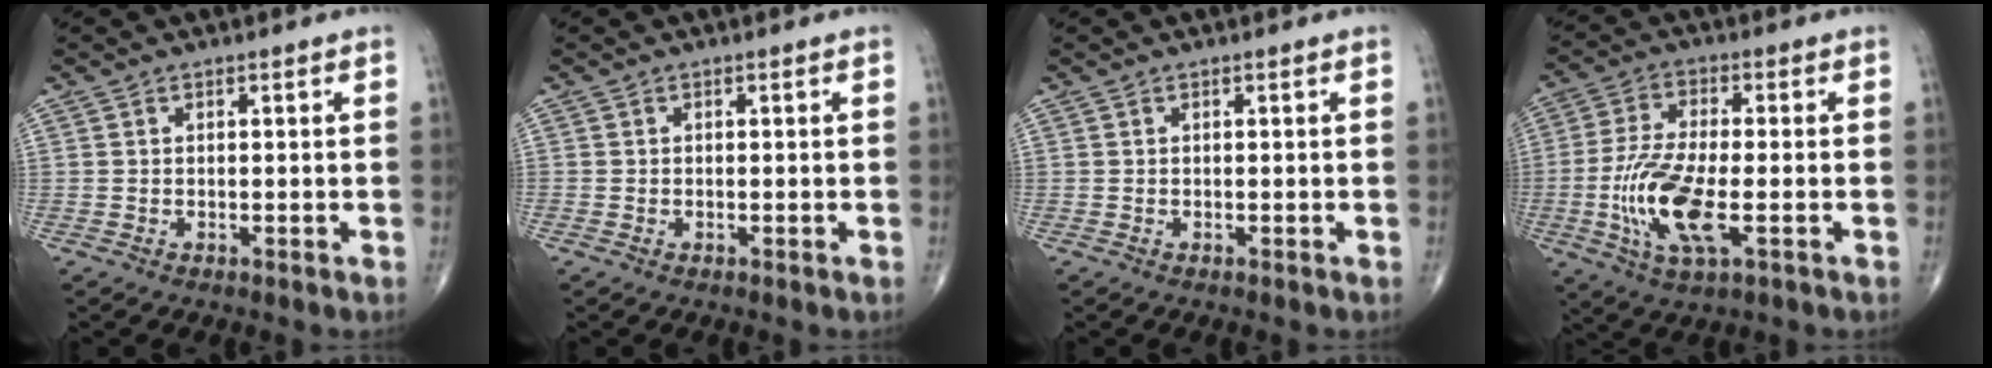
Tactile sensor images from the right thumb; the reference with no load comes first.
{"total": 0.0}
{"total": 0.0}
{"total": 13.1, "force": [-3.1, 4.6, 11.9], "torque": [-0.256, -0.001, -0.057]}